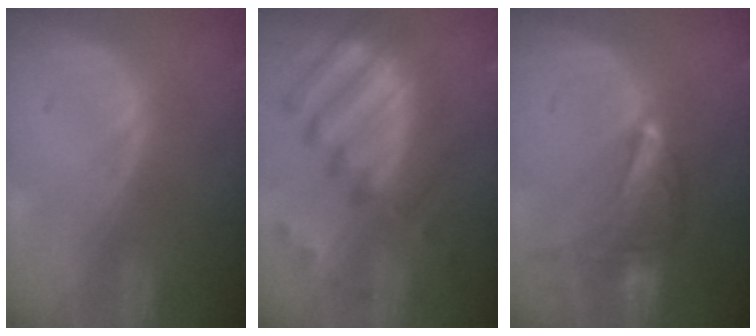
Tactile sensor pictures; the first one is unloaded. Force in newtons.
{"total": 12.2, "press": 10.4, "slide": 6.3}
{"total": 9.5, "press": 8.4, "slide": 4.3}